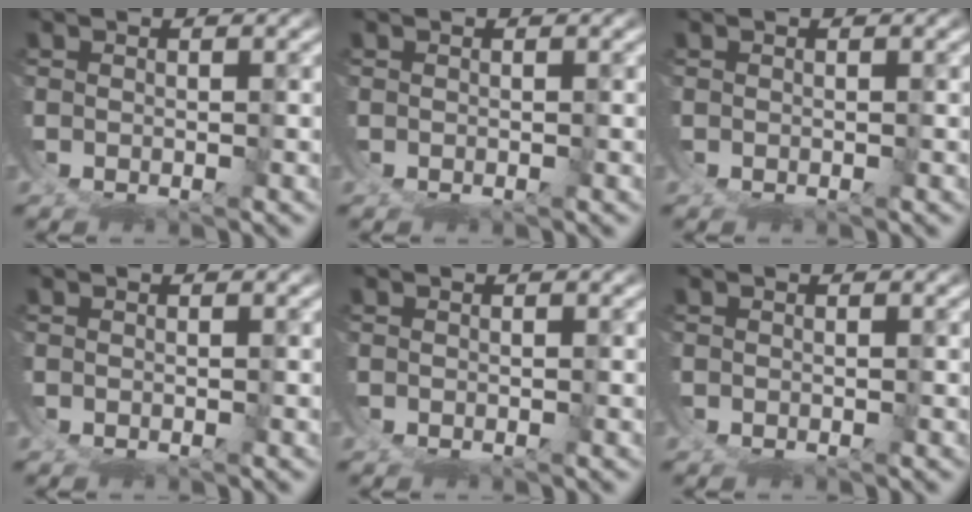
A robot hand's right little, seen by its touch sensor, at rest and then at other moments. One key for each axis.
{"total": 0.0}
{"total": 0.0}
{"total": 0.0}
{"total": 0.0}
{"total": 0.0}